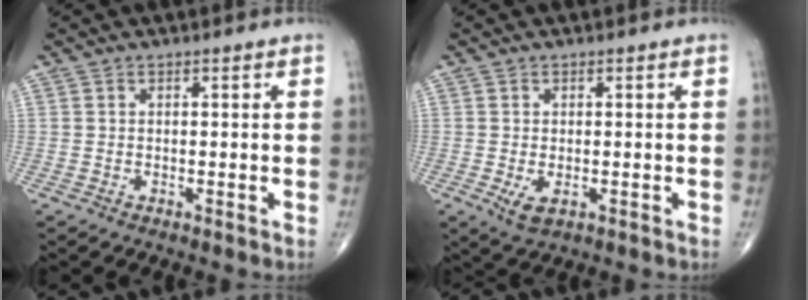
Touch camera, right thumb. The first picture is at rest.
{"total": 3.3, "force": [-0.9, 1.8, 2.6], "torque": [-0.046, -0.008, -0.008]}